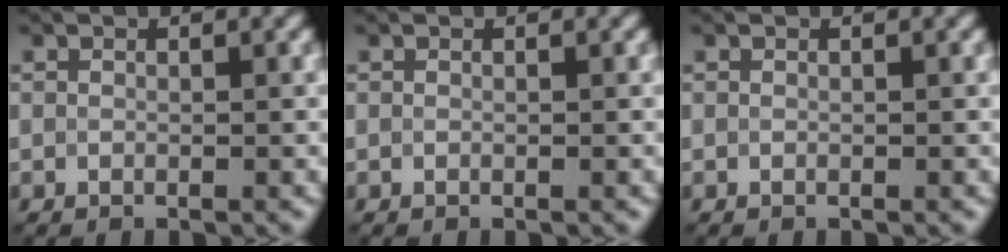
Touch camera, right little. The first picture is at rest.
{"total": 0.0}
{"total": 0.0}